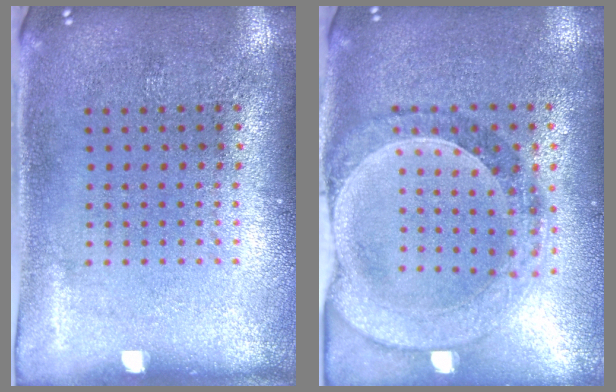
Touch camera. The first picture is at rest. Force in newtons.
{"total": 1.6, "press": 1.5, "slide": 0.3}